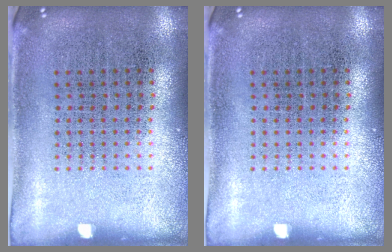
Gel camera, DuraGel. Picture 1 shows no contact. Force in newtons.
{"total": 0.0}